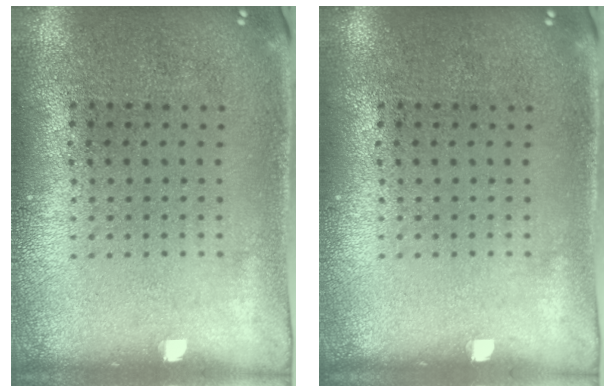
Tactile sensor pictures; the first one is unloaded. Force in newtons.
{"total": 0.0}